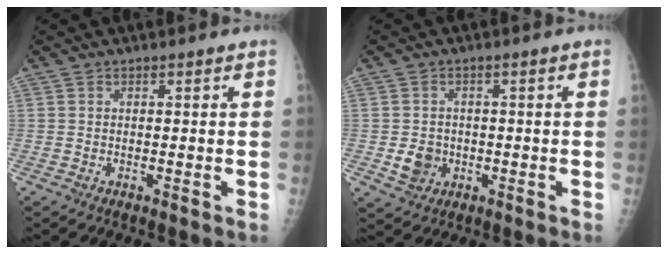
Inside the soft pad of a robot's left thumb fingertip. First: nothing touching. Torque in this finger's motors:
{"motor_torque": [0.06, -0.02, 0.41, 0.34, 0.01]}